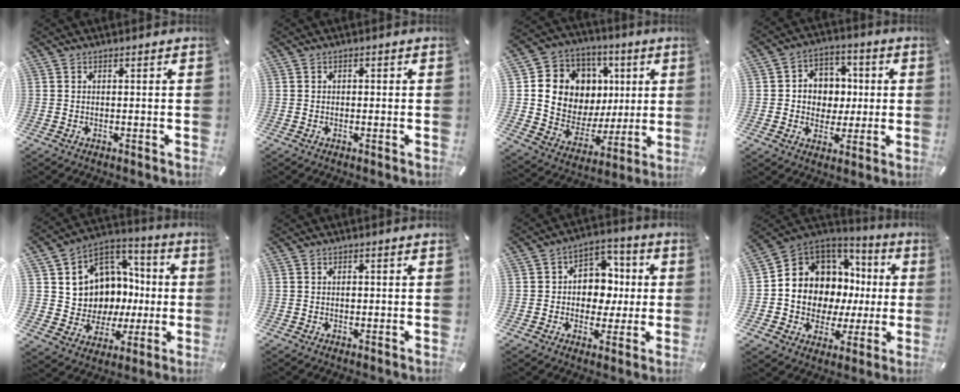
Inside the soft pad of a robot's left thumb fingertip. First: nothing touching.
{"total": 0.7, "force": [-0.2, 0.6, 0.3], "torque": [-0.004, 0.003, -0.005]}
{"total": 12.4, "force": [3.3, 11.3, 3.8], "torque": [-0.061, -0.037, 0.074]}
{"total": 8.3, "force": [-0.2, 8.0, 2.4], "torque": [-0.034, 0.004, -0.003]}
{"total": 10.4, "force": [1.4, 10.3, 0.8], "torque": [-0.011, -0.042, 0.046]}
{"total": 0.9, "force": [0.0, 0.7, 0.6], "torque": [-0.012, 0.002, -0.002]}
{"total": 9.0, "force": [-0.6, 8.1, 3.8], "torque": [-0.053, 0.011, -0.009]}
{"total": 10.1, "force": [2.6, 9.4, 2.7], "torque": [-0.059, -0.059, 0.062]}